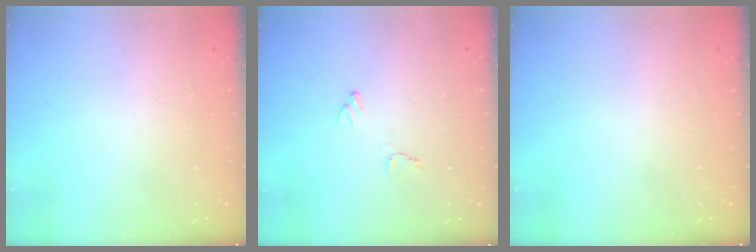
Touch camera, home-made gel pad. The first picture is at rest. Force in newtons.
{"total": 6.1, "press": 6.1, "slide": 0.6}
{"total": 0.0}